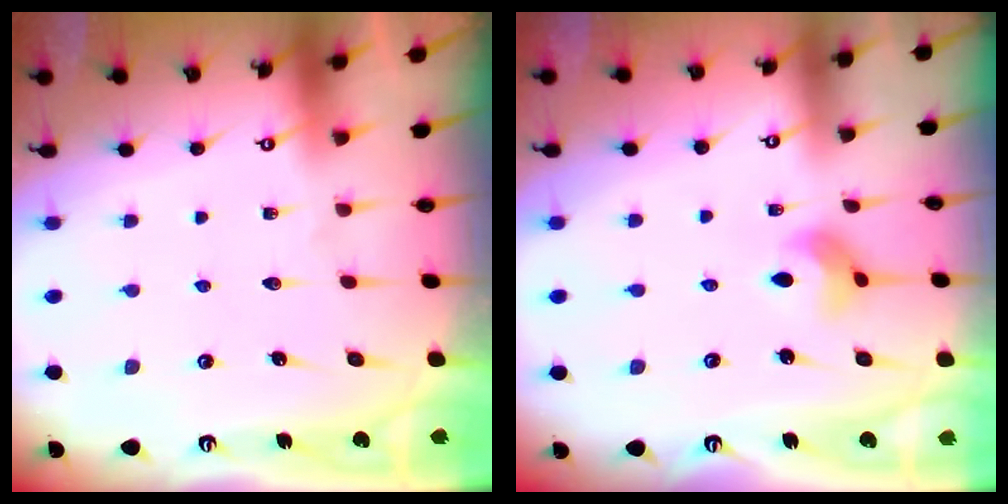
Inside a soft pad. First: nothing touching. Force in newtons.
{"total": 5.2, "press": 5.2, "slide": 0.4}